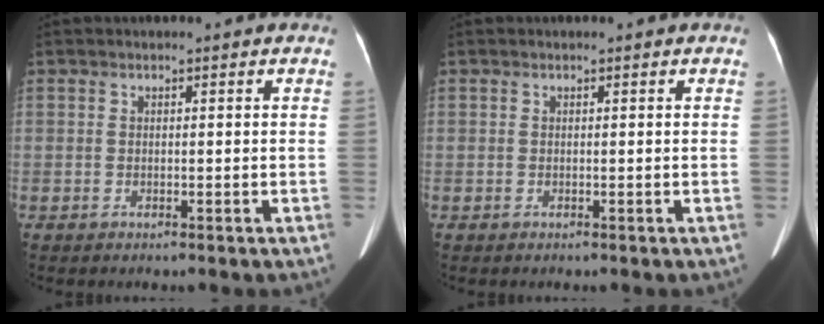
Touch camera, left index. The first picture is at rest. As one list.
[{"total": 0.0}]